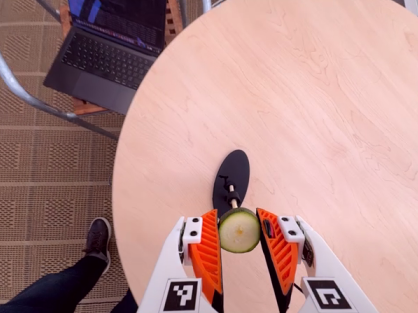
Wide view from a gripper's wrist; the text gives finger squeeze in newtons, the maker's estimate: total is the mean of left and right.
{"total": 9.4, "left": 9.8, "right": 9.0}